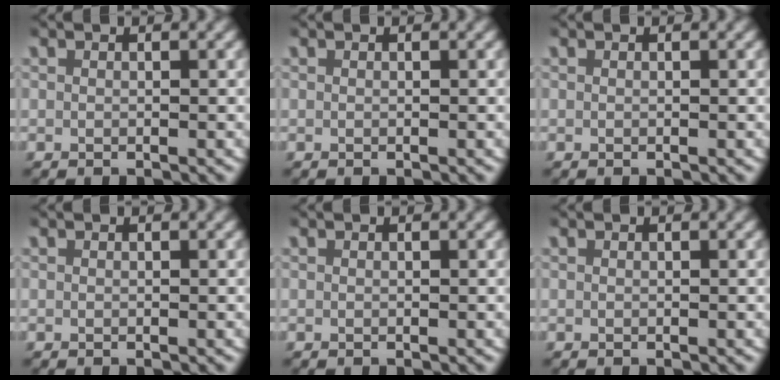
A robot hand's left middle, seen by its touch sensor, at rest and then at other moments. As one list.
[{"total": 0.0}, {"total": 0.0}, {"total": 0.0}, {"total": 0.0}, {"total": 0.0}]